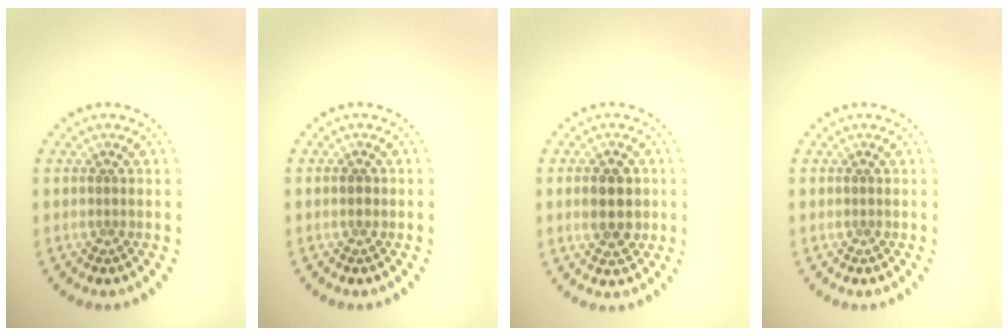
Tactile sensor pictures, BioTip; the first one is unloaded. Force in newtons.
{"total": 0.8, "press": 0.7, "slide": 0.2}
{"total": 3.4, "press": 3.4, "slide": 0.3}
{"total": 0.0}